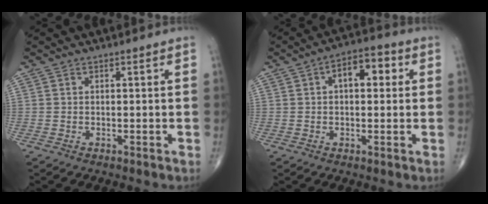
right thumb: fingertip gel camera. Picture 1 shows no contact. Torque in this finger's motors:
{"motor_torque": [-0.12, 1.39, 1.05, 0.32, 0.02]}